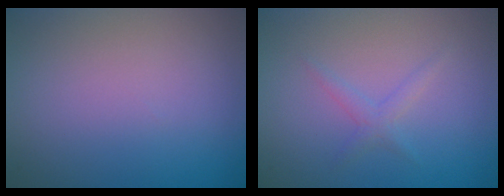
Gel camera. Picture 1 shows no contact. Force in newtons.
{"total": 1.3, "press": 1.3, "slide": 0.0}